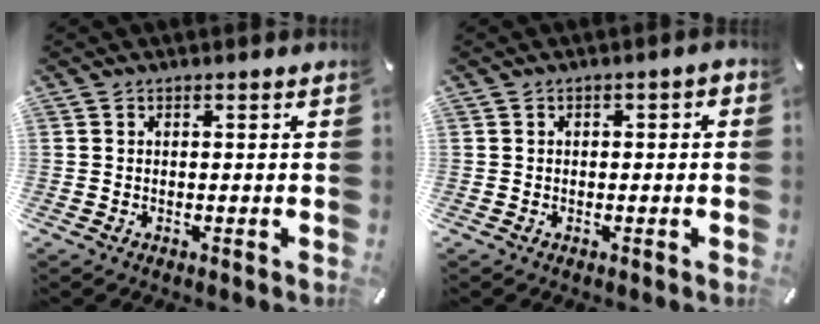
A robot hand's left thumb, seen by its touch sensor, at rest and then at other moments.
{"total": 1.1, "force": [-0.3, 0.8, 0.8], "torque": [-0.013, 0.006, -0.007]}